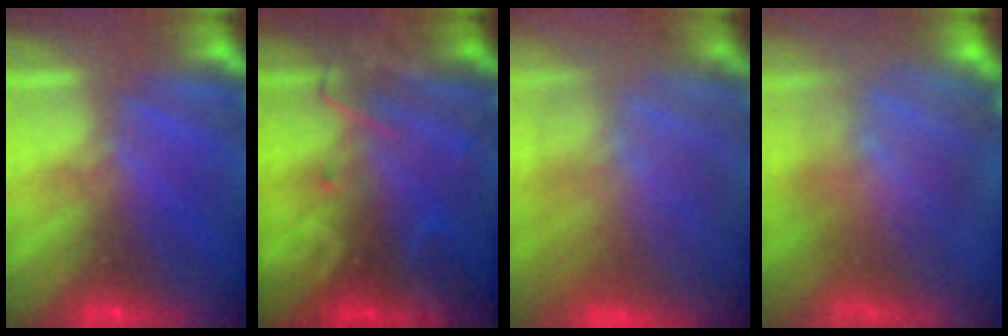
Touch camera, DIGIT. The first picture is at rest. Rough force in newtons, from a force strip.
{"total": 2.7}
{"total": 9.0}
{"total": 7.5}